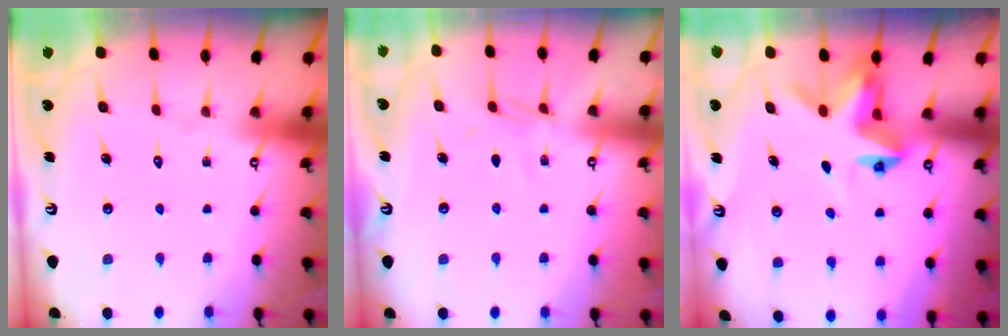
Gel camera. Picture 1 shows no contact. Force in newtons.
{"total": 5.3, "press": 5.2, "slide": 0.5}
{"total": 4.5, "press": 4.5, "slide": 0.5}